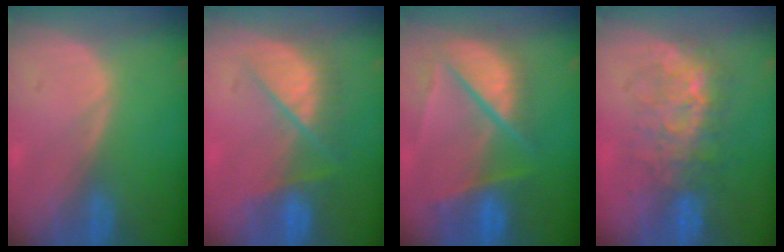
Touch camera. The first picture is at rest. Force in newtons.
{"total": 7.2, "press": 7.2, "slide": 0.6}
{"total": 10.4, "press": 8.6, "slide": 5.8}
{"total": 8.1, "press": 7.8, "slide": 1.9}